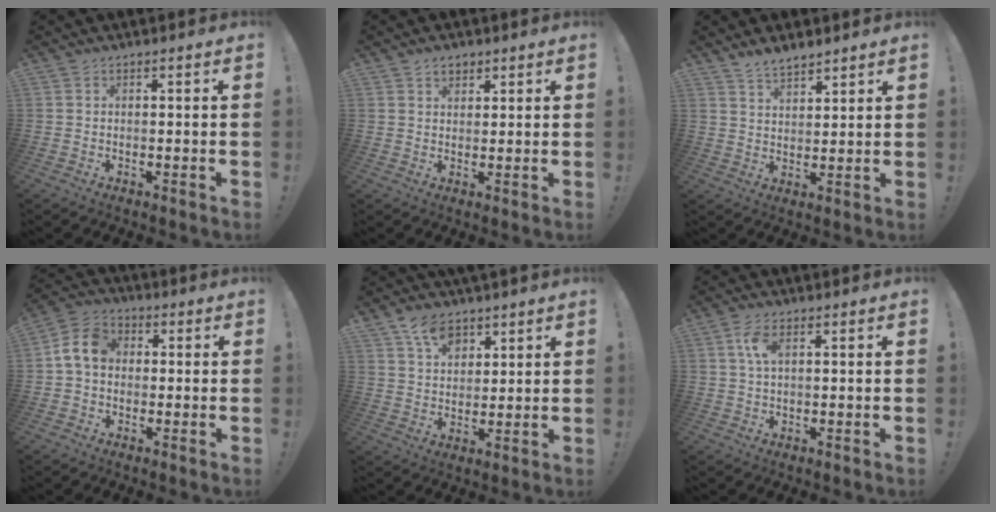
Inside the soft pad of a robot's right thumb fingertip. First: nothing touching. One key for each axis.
{"total": 3.0, "fx": 2.0, "fy": 2.0, "fz": 1.0, "tx": -0.006, "ty": -0.010, "tz": 0.035}
{"total": 5.8, "fx": 5.2, "fy": 1.9, "fz": 1.9, "tx": -0.029, "ty": -0.032, "tz": 0.096}
{"total": 8.6, "fx": 0.8, "fy": 6.6, "fz": 5.5, "tx": -0.106, "ty": 0.021, "tz": 0.022}
{"total": 8.7, "fx": 6.0, "fy": 4.9, "fz": 3.8, "tx": -0.068, "ty": -0.029, "tz": 0.115}
{"total": 4.8, "fx": 1.4, "fy": 2.0, "fz": 4.2, "tx": -0.070, "ty": 0.000, "tz": 0.022}